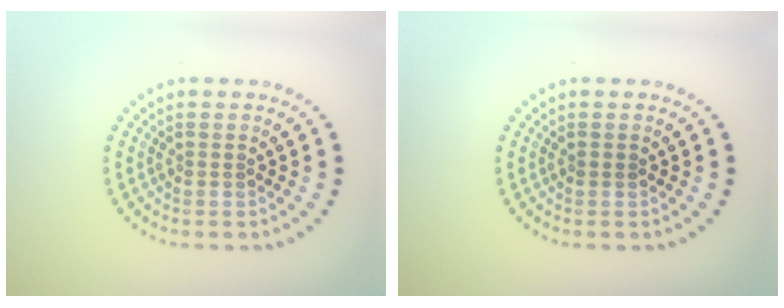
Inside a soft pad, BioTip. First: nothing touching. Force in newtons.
{"total": 0.5, "press": 0.5, "slide": 0.1}